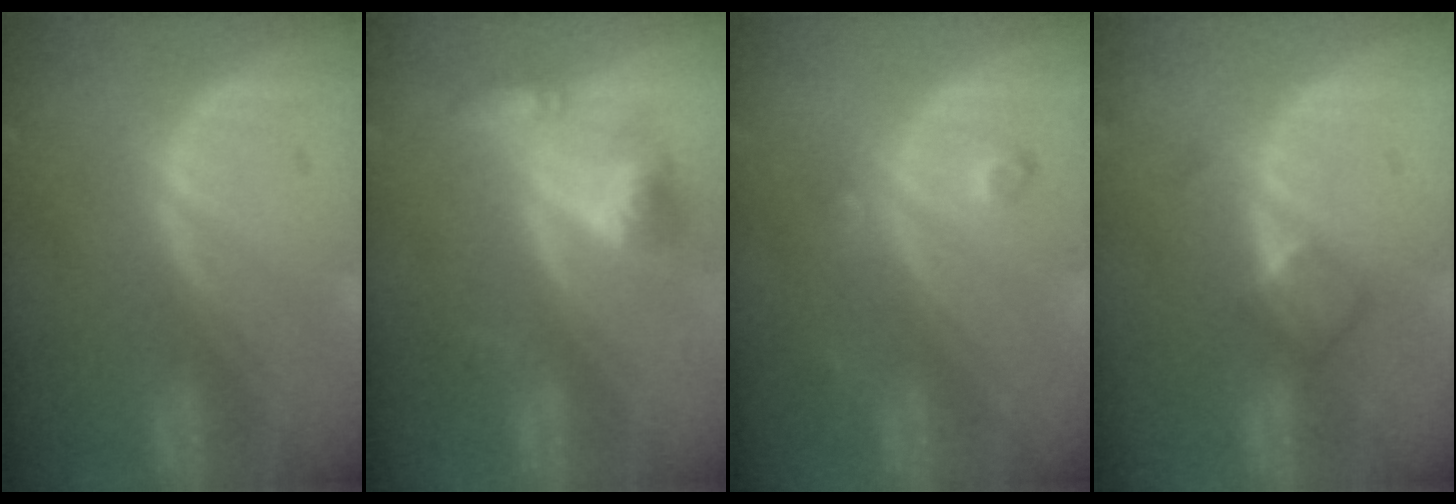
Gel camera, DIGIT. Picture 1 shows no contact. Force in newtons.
{"total": 5.6, "press": 5.1, "slide": 2.4}
{"total": 2.5, "press": 2.1, "slide": 1.3}
{"total": 3.0, "press": 2.7, "slide": 1.2}